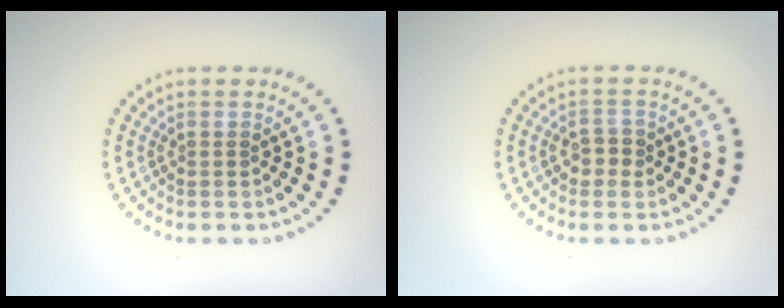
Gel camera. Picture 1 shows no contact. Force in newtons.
{"total": 1.9, "press": 1.8, "slide": 0.6}